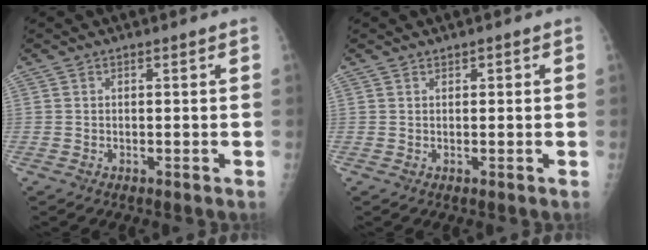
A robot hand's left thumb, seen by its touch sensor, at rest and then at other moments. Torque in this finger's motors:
{"motor_torque": [0.19, -0.06, -0.20, -0.02, 0.02]}